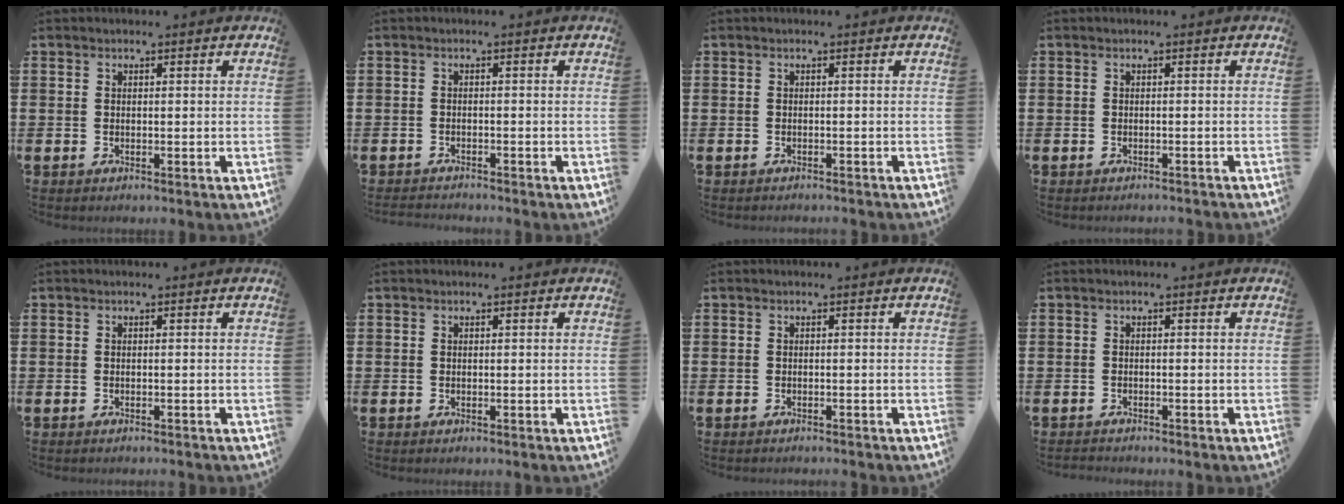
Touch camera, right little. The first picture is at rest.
{"total": 1.0, "force": [-1.0, 0.0, 0.0], "torque": [-0.002, -0.001, -0.021]}
{"total": 0.0}
{"total": 0.0}
{"total": 0.0}
{"total": 0.0}
{"total": 0.0}
{"total": 0.6, "force": [-0.6, 0.0, 0.0], "torque": [-0.001, -0.003, -0.012]}